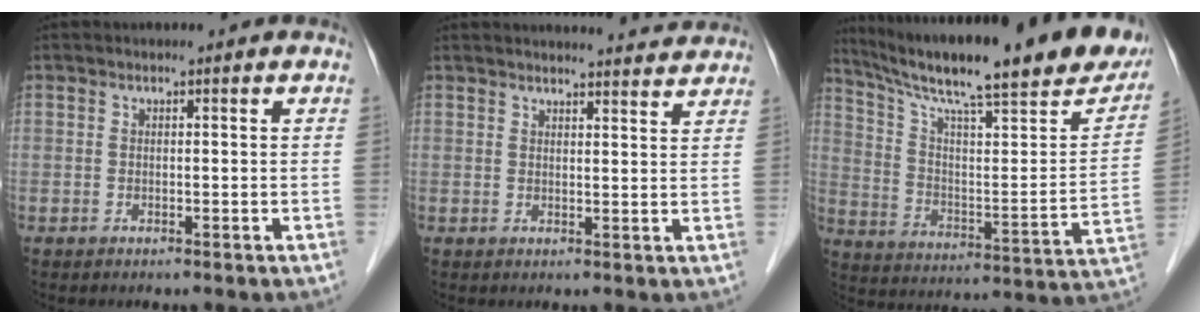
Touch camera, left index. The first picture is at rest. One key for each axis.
{"total": 9.7, "fx": 9.5, "fy": 0.7, "fz": 2.0, "tx": -0.017, "ty": 0.001, "tz": 0.100}
{"total": 28.3, "fx": 22.2, "fy": 3.3, "fz": 17.2, "tx": -0.275, "ty": -0.027, "tz": 0.313}